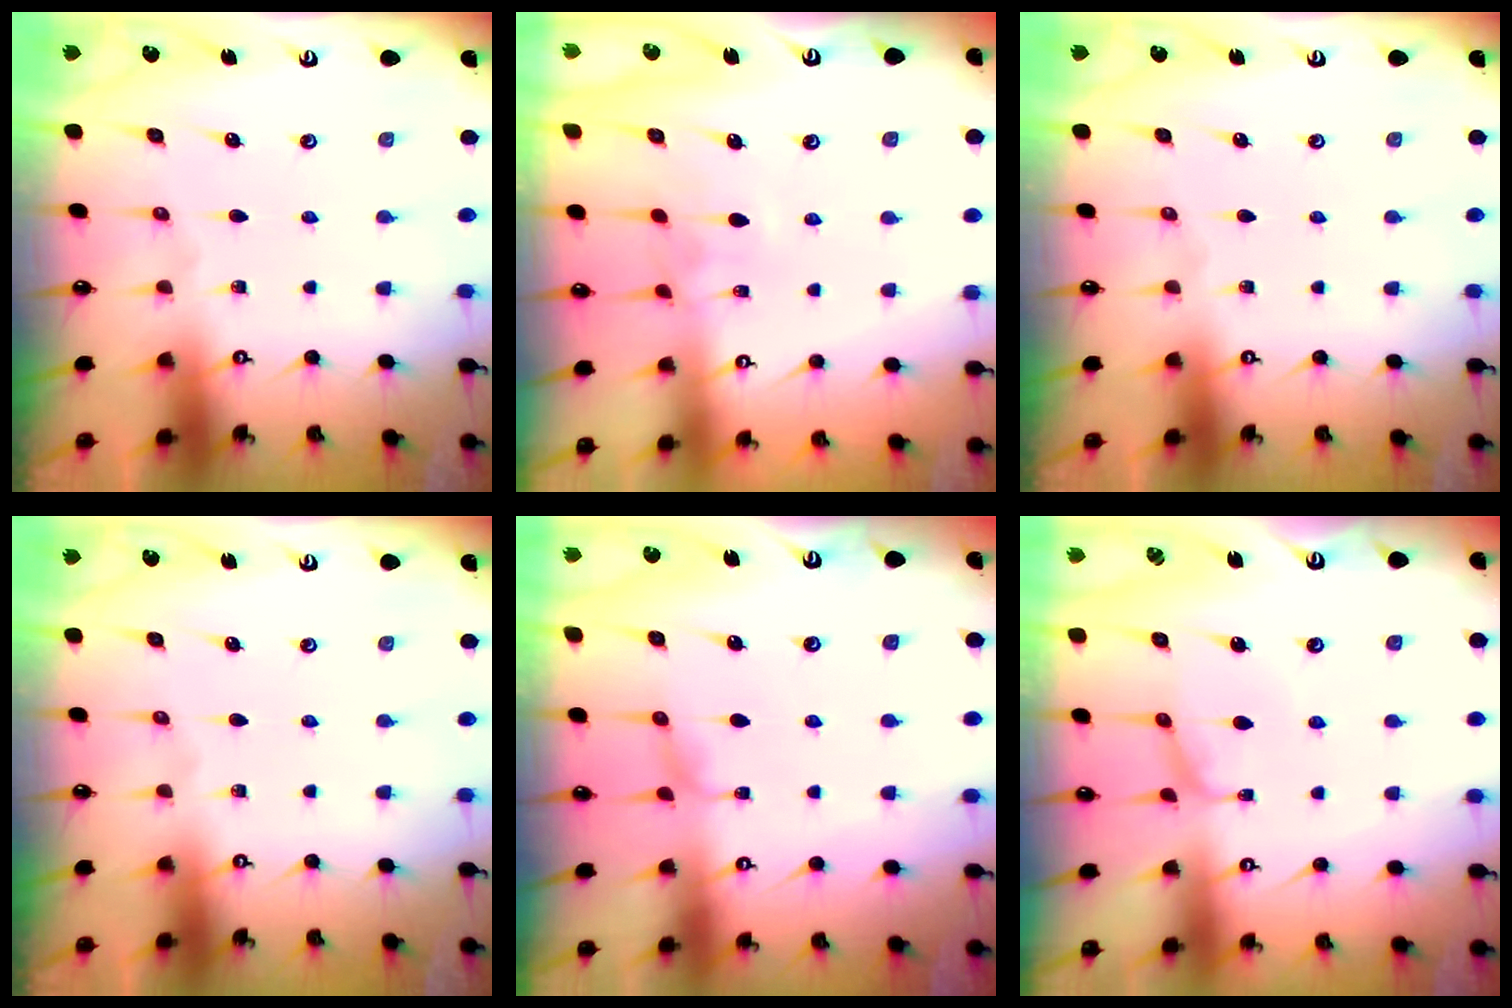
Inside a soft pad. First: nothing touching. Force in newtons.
{"total": 2.9, "press": 2.9, "slide": 0.3}
{"total": 0.0}
{"total": 0.0}
{"total": 1.2, "press": 1.2, "slide": 0.4}
{"total": 1.5, "press": 1.3, "slide": 0.5}